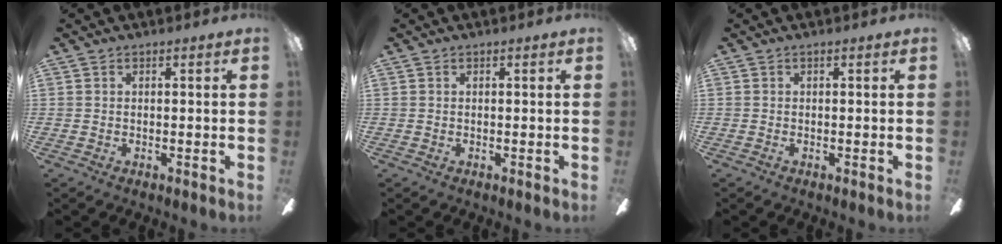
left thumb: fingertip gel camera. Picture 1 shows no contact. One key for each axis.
{"total": 0.0}
{"total": 0.0}